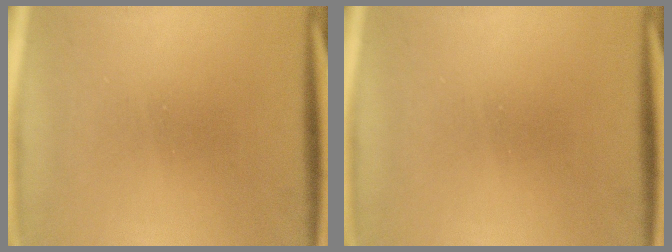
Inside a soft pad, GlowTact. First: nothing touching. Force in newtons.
{"total": 0.0}